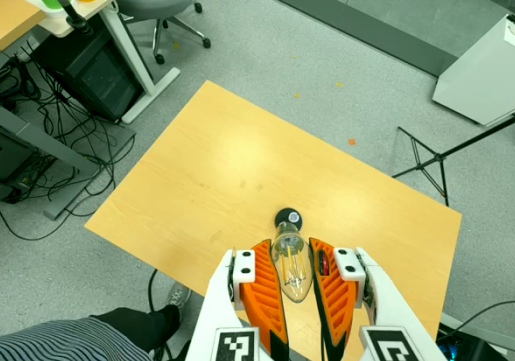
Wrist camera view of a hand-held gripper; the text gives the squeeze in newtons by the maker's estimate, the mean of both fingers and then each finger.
{"total": 21.1, "left": 25.8, "right": 16.4}